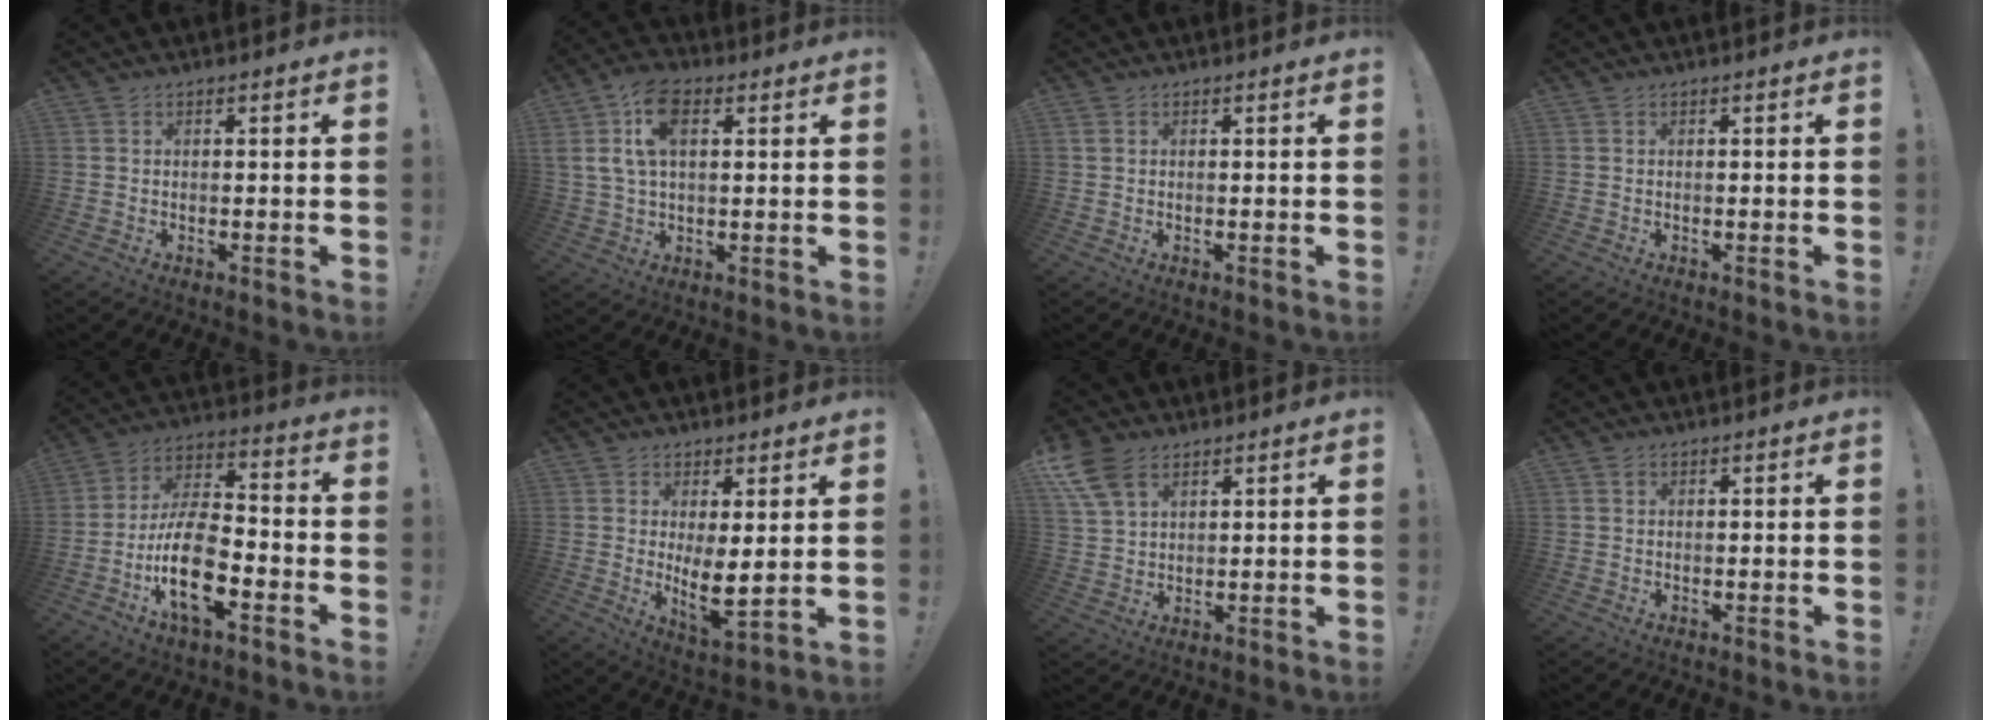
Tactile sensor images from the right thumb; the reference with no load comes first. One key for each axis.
{"total": 11.3, "fx": 4.0, "fy": 6.5, "fz": 8.4, "tx": -0.164, "ty": 0.007, "tz": 0.074}
{"total": 1.0, "fx": 0.4, "fy": 0.8, "fz": 0.5, "tx": -0.006, "ty": 0.002, "tz": 0.008}
{"total": 0.0}
{"total": 17.8, "fx": -7.5, "fy": 8.7, "fz": 13.7, "tx": -0.268, "ty": 0.042, "tz": -0.121}
{"total": 8.0, "fx": 1.7, "fy": 2.6, "fz": 7.4, "tx": -0.114, "ty": -0.033, "tz": 0.036}
{"total": 10.0, "fx": 5.7, "fy": 5.8, "fz": 5.9, "tx": -0.120, "ty": -0.021, "tz": 0.112}
{"total": 0.7, "fx": 0.5, "fy": 0.6, "fz": 0.0, "tx": 0.006, "ty": -0.003, "tz": 0.008}